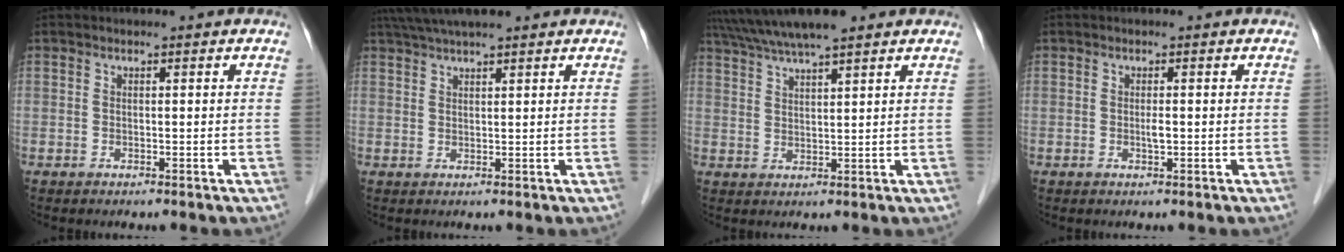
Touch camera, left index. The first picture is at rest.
{"total": 7.1, "force": [6.0, 0.5, 3.7], "torque": [-0.060, 0.038, 0.099]}
{"total": 8.6, "force": [7.3, 0.3, 4.5], "torque": [-0.079, 0.034, 0.122]}
{"total": 0.9, "force": [-0.1, 0.1, 0.9], "torque": [-0.018, -0.002, -0.002]}